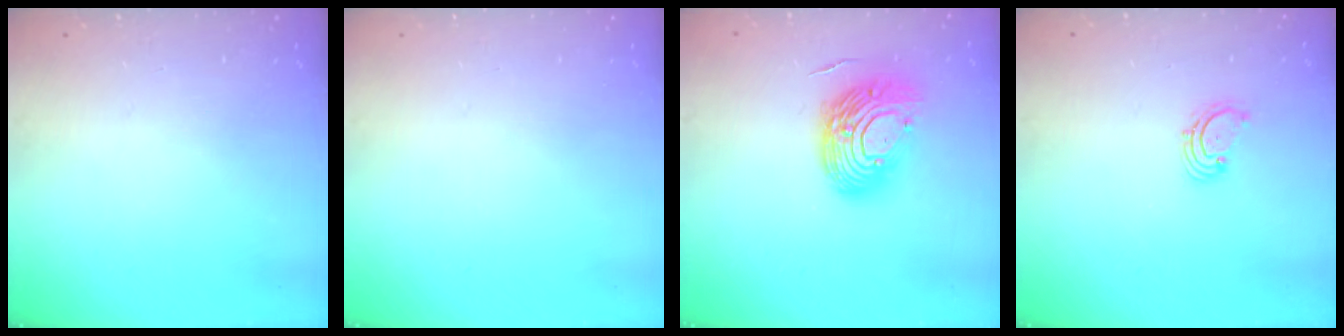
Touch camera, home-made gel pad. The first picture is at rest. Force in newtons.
{"total": 0.0}
{"total": 14.5, "press": 14.4, "slide": 1.9}
{"total": 1.6, "press": 1.6, "slide": 0.2}